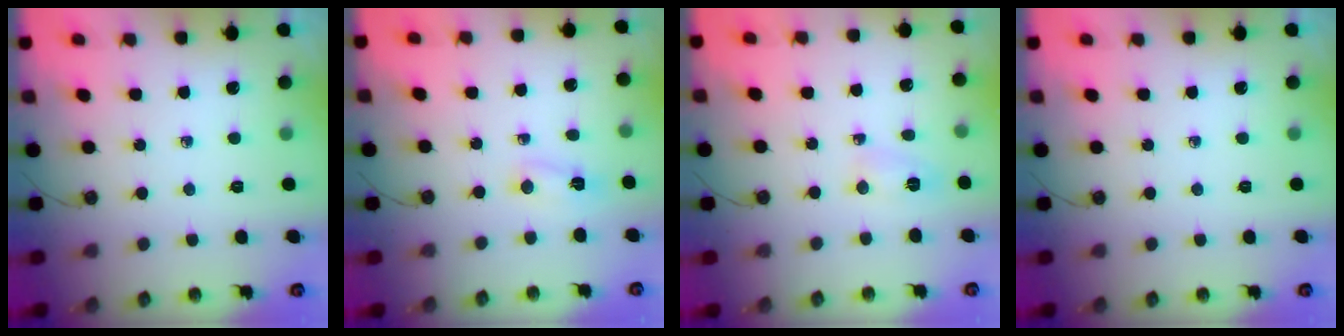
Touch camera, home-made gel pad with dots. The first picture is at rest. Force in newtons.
{"total": 2.4, "press": 2.2, "slide": 0.8}
{"total": 2.9, "press": 2.7, "slide": 1.0}
{"total": 0.0}